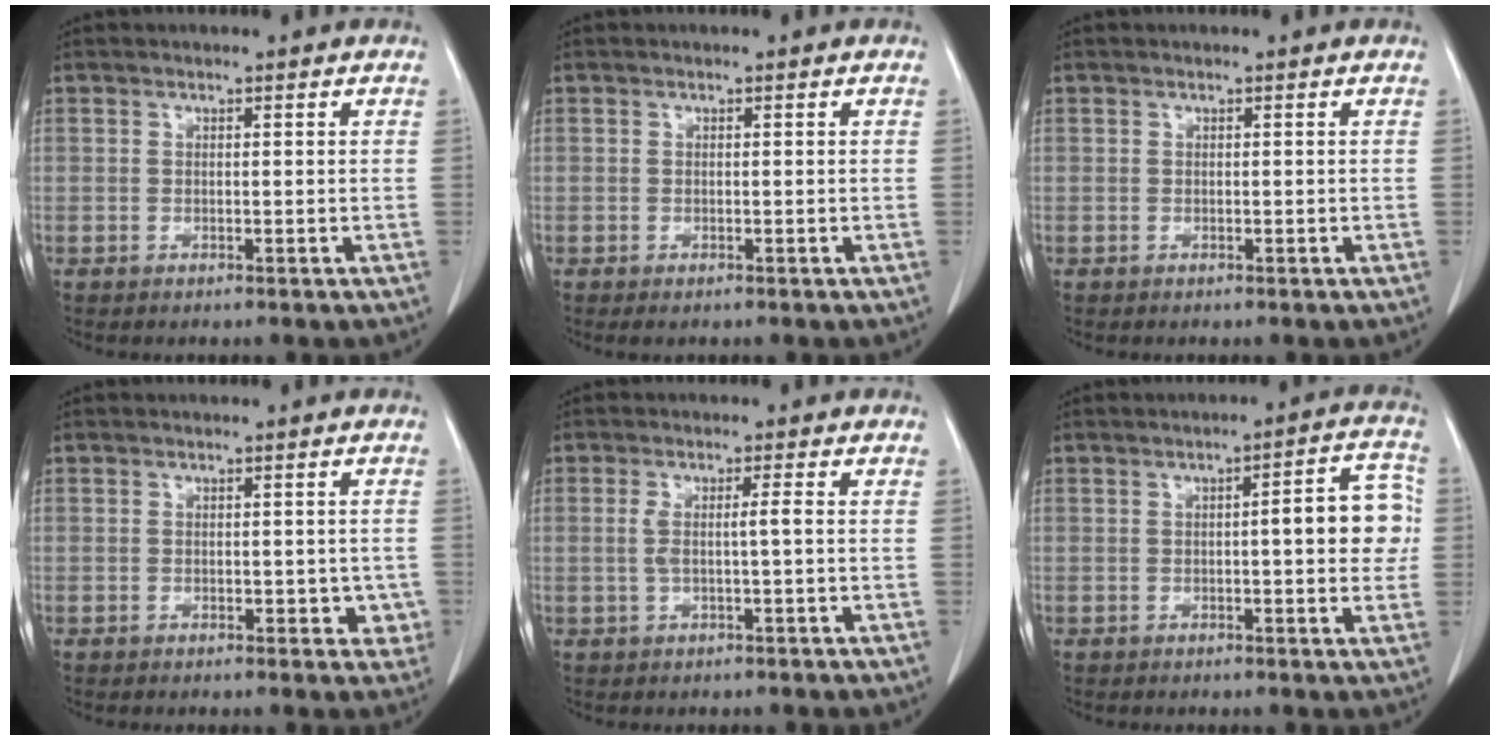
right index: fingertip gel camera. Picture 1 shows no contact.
{"total": 0.9, "force": [-0.4, 0.3, 0.7], "torque": [-0.012, -0.003, -0.004]}
{"total": 0.0}
{"total": 3.2, "force": [-0.7, 2.1, 2.3], "torque": [-0.010, 0.010, -0.002]}
{"total": 2.9, "force": [0.0, 0.0, 2.9], "torque": [-0.057, 0.005, 0.002]}
{"total": 7.9, "force": [0.2, 1.8, 7.7], "torque": [-0.094, 0.021, -0.002]}